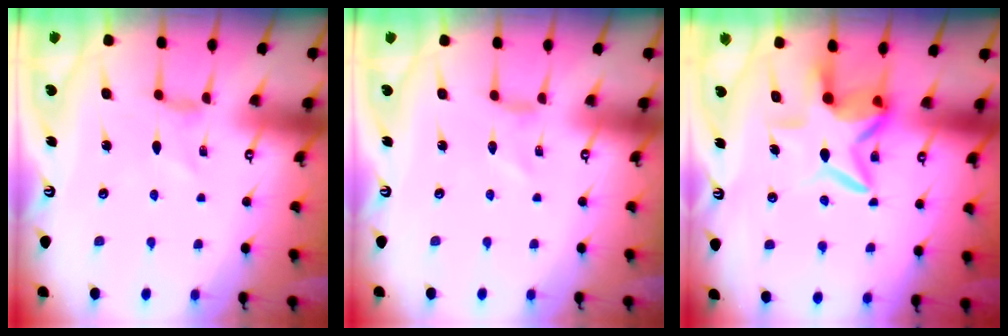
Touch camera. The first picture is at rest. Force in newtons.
{"total": 0.0}
{"total": 10.0, "press": 10.0, "slide": 1.3}